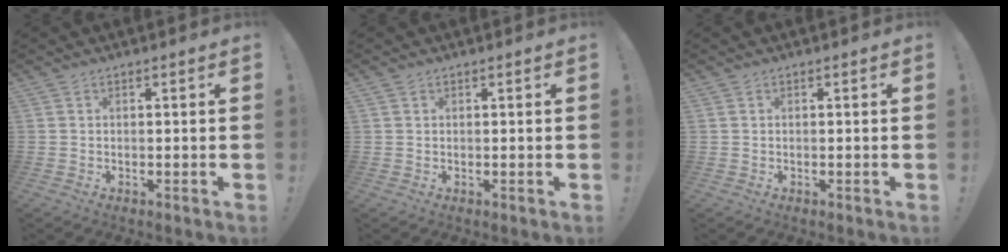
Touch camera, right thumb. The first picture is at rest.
{"total": 0.6, "force": [0.4, 0.4, 0.1], "torque": [-0.003, 0.000, 0.008]}
{"total": 0.0}